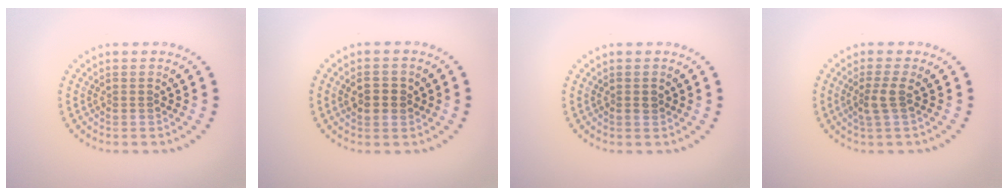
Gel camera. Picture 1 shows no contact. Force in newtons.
{"total": 2.5, "press": 2.4, "slide": 0.2}
{"total": 0.7, "press": 0.7, "slide": 0.0}
{"total": 1.9, "press": 1.4, "slide": 1.2}